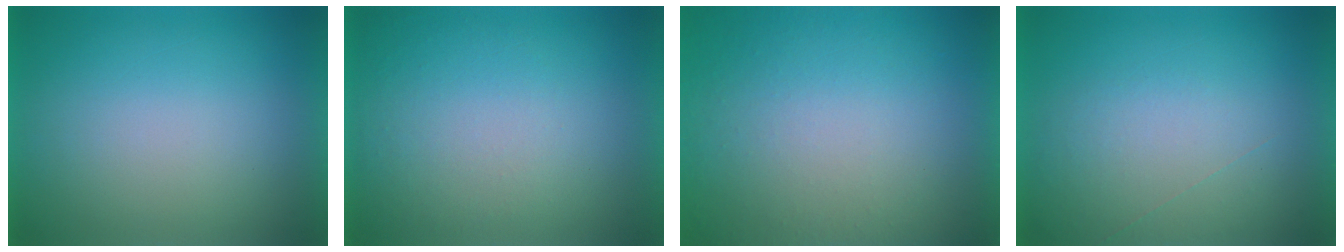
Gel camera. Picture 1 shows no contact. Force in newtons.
{"total": 1.0}
{"total": 9.5}
{"total": 1.0}